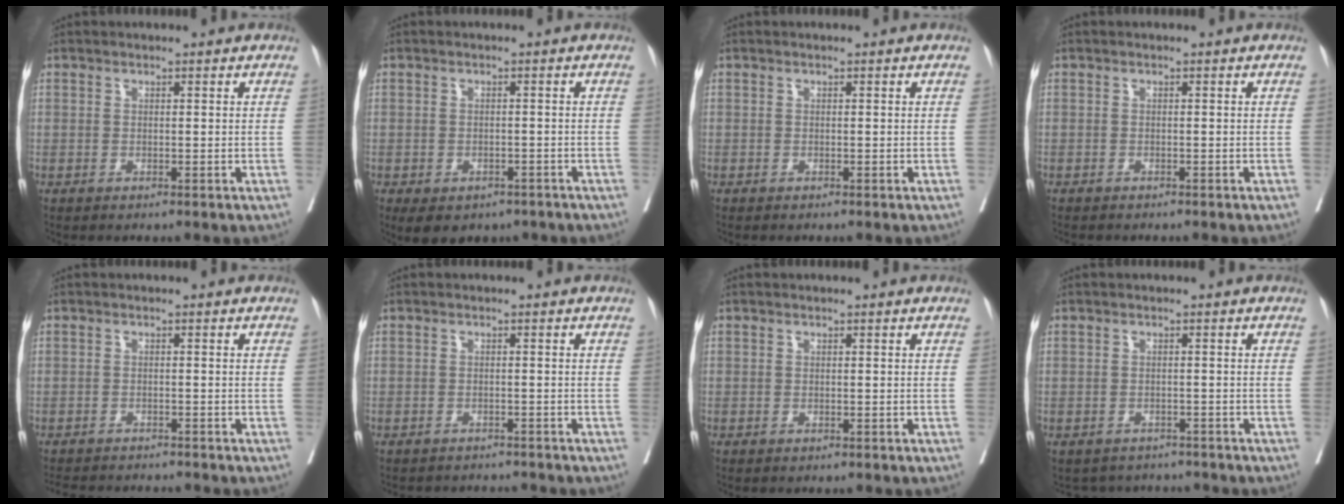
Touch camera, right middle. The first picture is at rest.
{"total": 7.9, "force": [-5.7, 4.5, 3.1], "torque": [-0.040, 0.005, -0.071]}
{"total": 0.0}
{"total": 2.5, "force": [-2.2, 0.7, 1.0], "torque": [-0.018, -0.004, -0.023]}
{"total": 8.3, "force": [-7.8, 1.2, 2.3], "torque": [-0.031, -0.004, -0.108]}
{"total": 5.3, "force": [-5.1, 1.1, 0.4], "torque": [0.001, -0.001, -0.063]}
{"total": 1.0, "force": [-0.9, 0.3, 0.3], "torque": [-0.007, -0.002, -0.013]}
{"total": 4.4, "force": [-4.2, 1.5, -0.4], "torque": [0.010, 0.010, -0.052]}